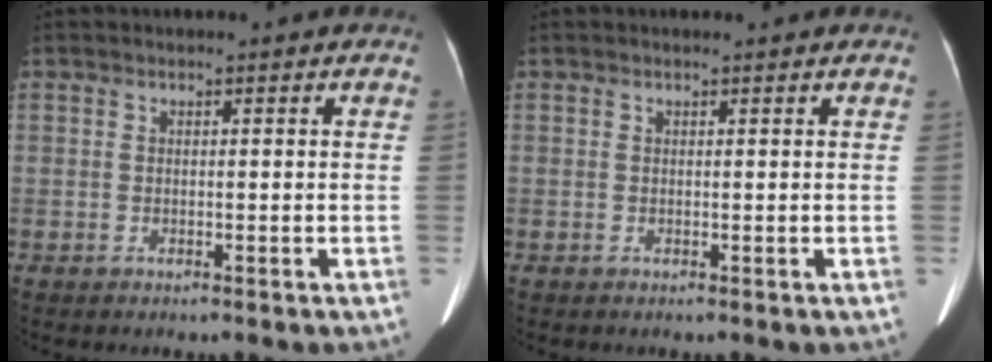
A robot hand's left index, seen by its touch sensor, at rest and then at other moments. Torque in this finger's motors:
{"motor_torque": [0.02, 0.08, -0.22, -0.03]}